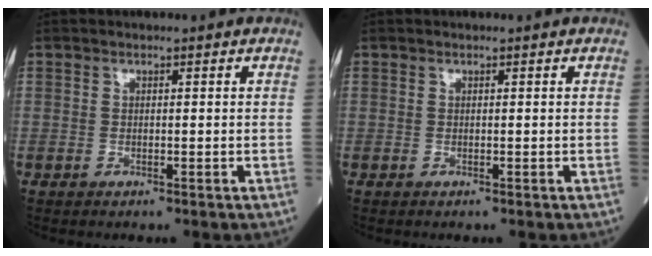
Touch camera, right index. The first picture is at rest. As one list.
[{"total": 0.0}]